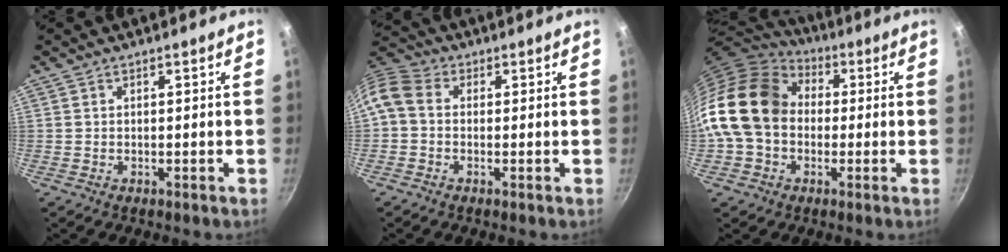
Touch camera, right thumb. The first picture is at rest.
{"total": 7.9, "force": [-0.5, 6.0, 5.0], "torque": [-0.113, 0.031, -0.026]}
{"total": 20.0, "force": [0.9, 15.3, 12.8], "torque": [-0.235, 0.045, 0.004]}